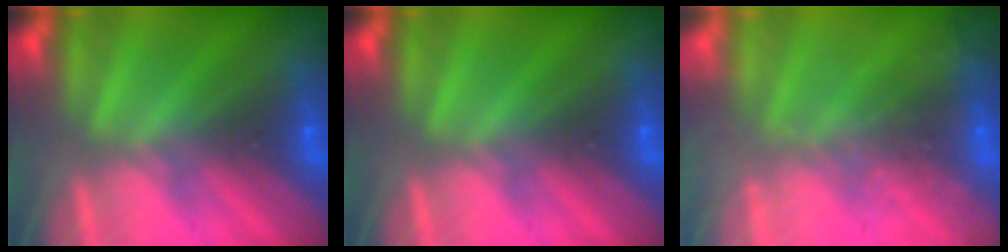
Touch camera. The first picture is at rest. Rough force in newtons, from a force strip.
{"total": 0.0}
{"total": 2.3}